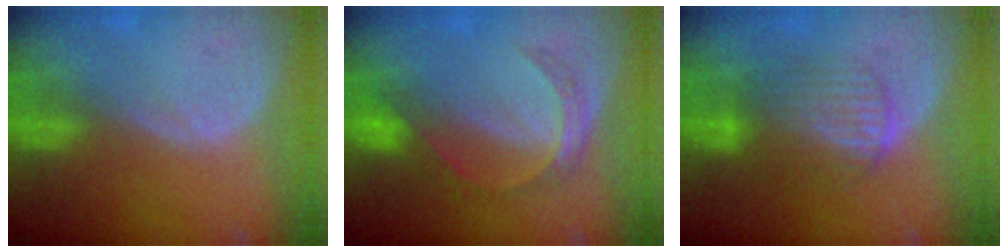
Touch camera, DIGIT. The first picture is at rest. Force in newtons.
{"total": 5.2, "press": 4.9, "slide": 1.7}
{"total": 6.6, "press": 6.5, "slide": 1.3}